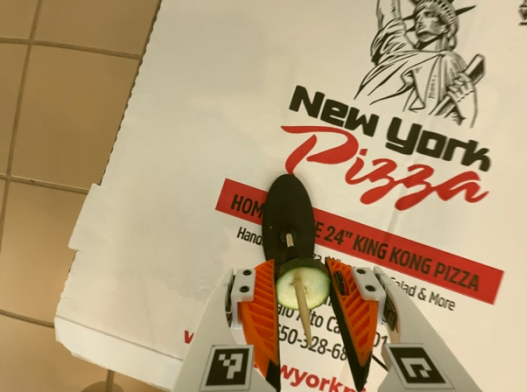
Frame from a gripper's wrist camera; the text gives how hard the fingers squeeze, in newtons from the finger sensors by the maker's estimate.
{"total": 9.3, "left": 9.2, "right": 9.4}